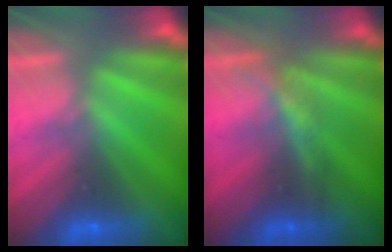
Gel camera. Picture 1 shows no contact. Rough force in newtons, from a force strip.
{"total": 1.6}